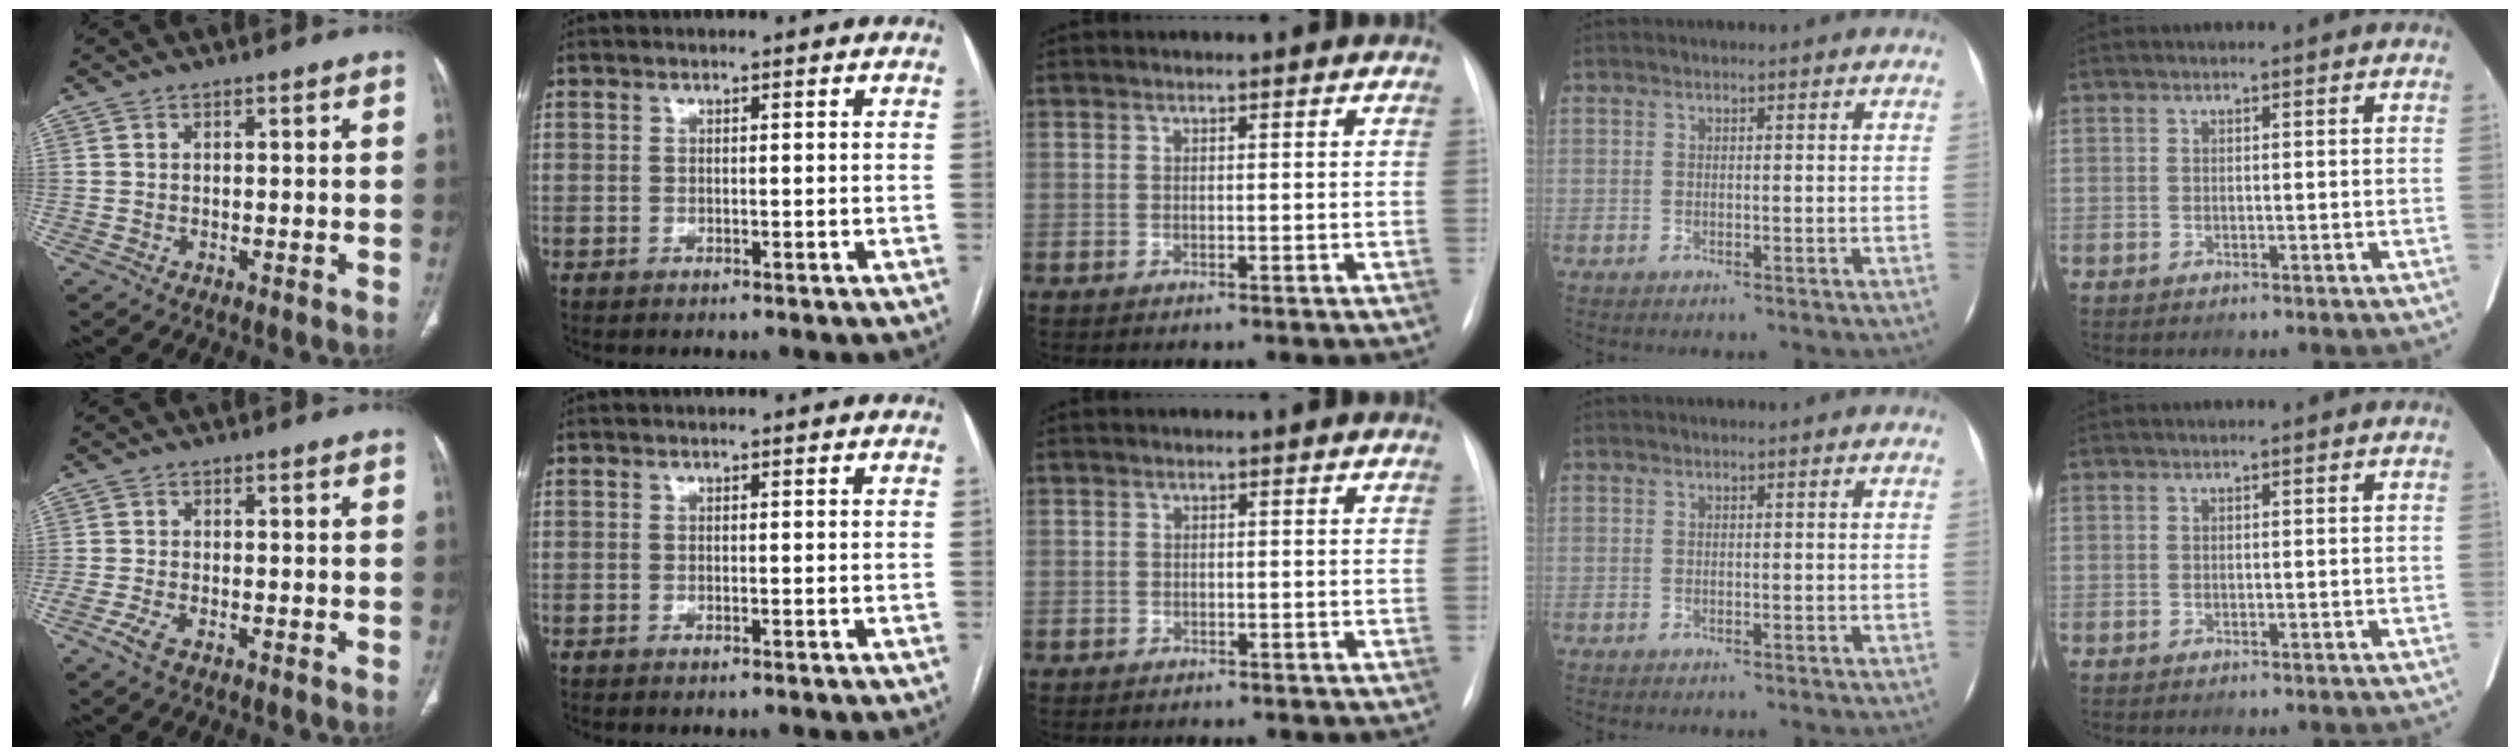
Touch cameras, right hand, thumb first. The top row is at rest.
{"thumb": {"total": 2.9, "force": [-1.7, 1.1, 2.1], "torque": [-0.055, 0.001, -0.037]}, "middle": {"total": 2.1, "force": [-1.7, 1.1, 0.5], "torque": [-0.012, 0.002, -0.020]}}